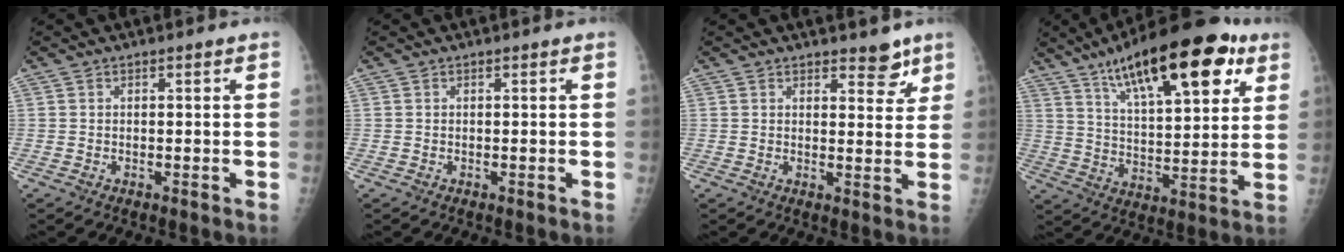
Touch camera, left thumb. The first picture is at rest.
{"total": 0.0}
{"total": 4.4, "force": [3.3, 2.0, 2.3], "torque": [-0.004, -0.021, 0.043]}
{"total": 23.9, "force": [12.8, 8.3, 18.4], "torque": [-0.260, -0.027, 0.204]}